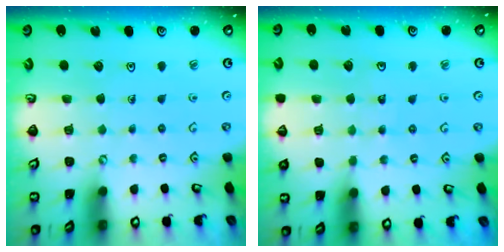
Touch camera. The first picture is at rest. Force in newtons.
{"total": 6.0, "press": 5.8, "slide": 1.7}